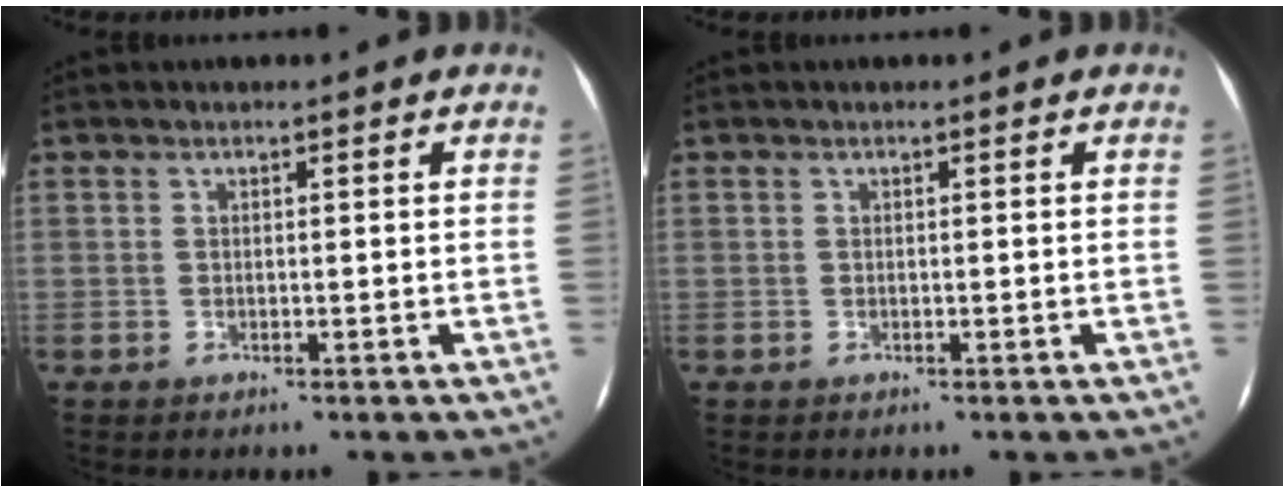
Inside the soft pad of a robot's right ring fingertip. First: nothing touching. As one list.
[{"total": 0.0}]